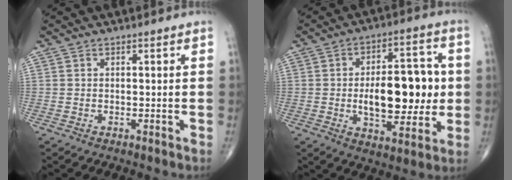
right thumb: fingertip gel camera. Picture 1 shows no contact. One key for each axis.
{"total": 17.1, "fx": -0.3, "fy": 8.5, "fz": 14.8, "tx": -0.186, "ty": 0.010, "tz": -0.001}